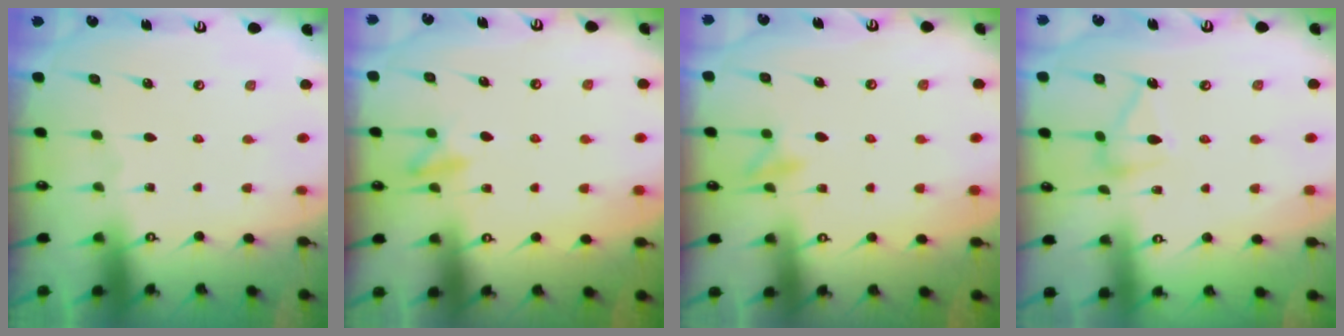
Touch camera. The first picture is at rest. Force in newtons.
{"total": 8.7, "press": 8.6, "slide": 1.2}
{"total": 9.0, "press": 8.9, "slide": 1.0}
{"total": 10.4, "press": 10.4, "slide": 0.5}